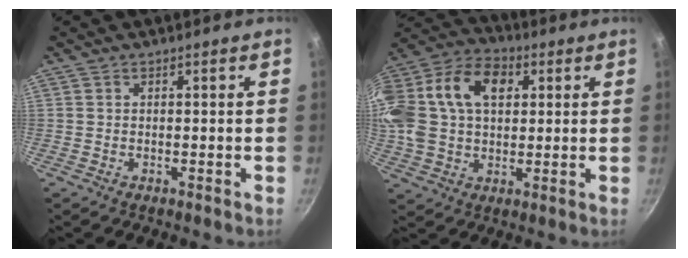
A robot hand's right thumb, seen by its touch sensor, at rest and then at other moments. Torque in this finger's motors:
{"motor_torque": [2.40, 2.61, 1.04, -0.76, 0.45]}